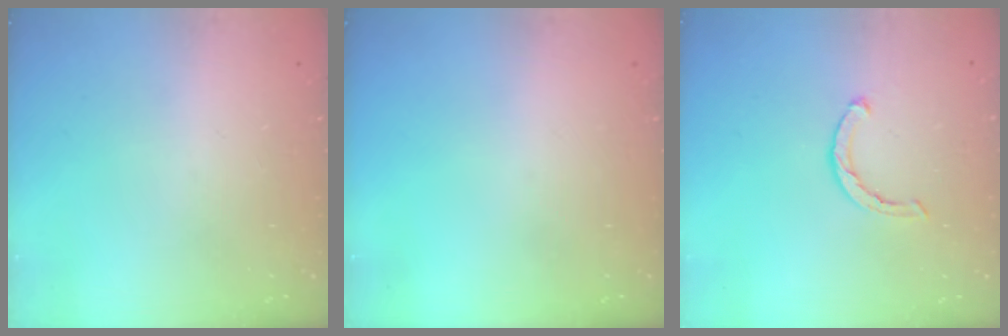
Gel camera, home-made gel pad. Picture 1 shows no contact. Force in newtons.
{"total": 0.0}
{"total": 2.1, "press": 2.1, "slide": 0.3}